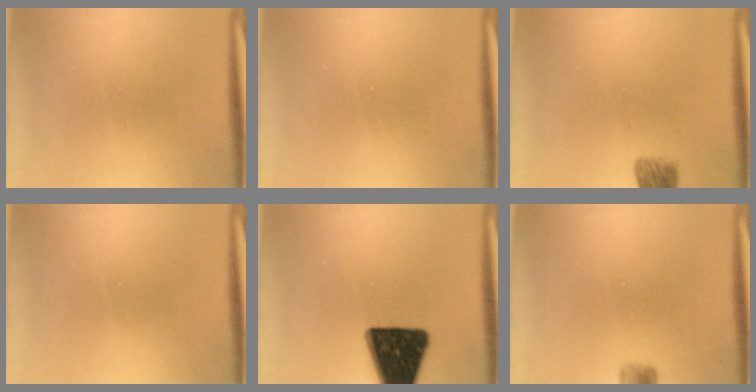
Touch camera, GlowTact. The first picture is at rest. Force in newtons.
{"total": 0.0}
{"total": 4.7}
{"total": 0.0}
{"total": 16.7}
{"total": 2.4}